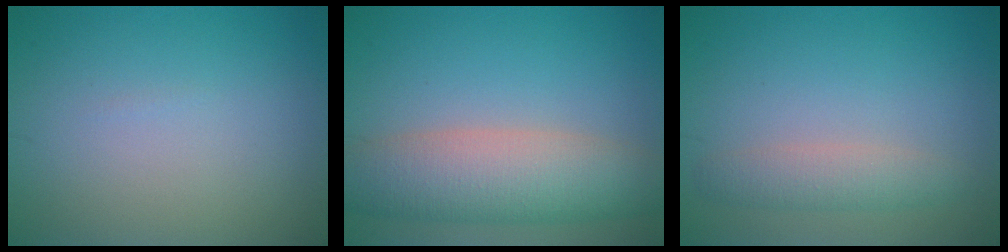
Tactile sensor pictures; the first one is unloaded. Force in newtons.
{"total": 7.5, "press": 7.5, "slide": 0.6}
{"total": 2.5, "press": 2.5, "slide": 0.1}